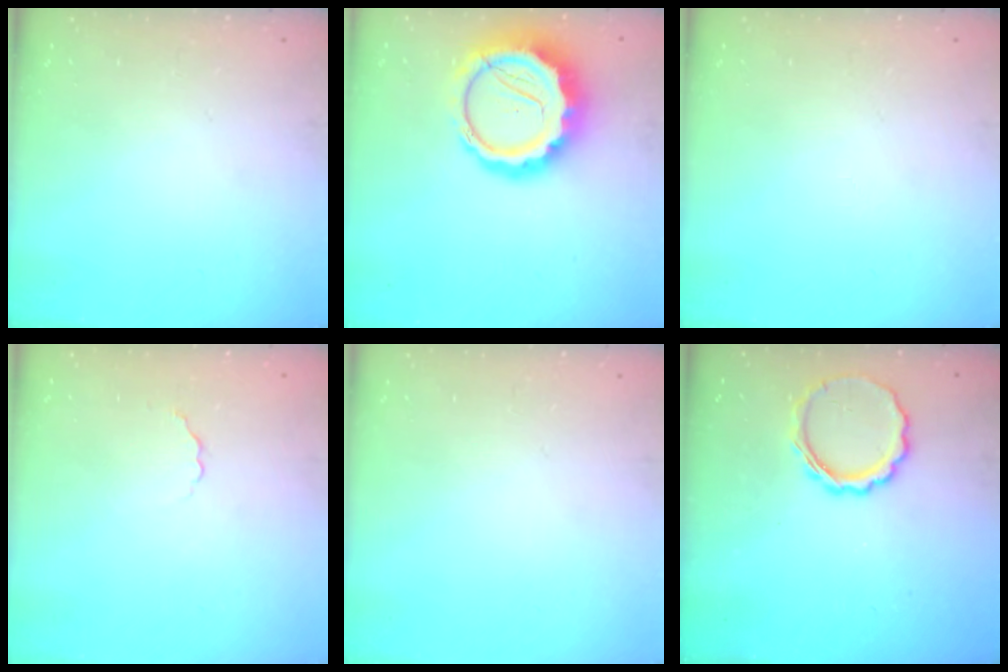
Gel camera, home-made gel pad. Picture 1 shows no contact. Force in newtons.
{"total": 17.2, "press": 16.8, "slide": 3.8}
{"total": 0.0}
{"total": 2.4, "press": 2.3, "slide": 0.7}
{"total": 0.0}
{"total": 8.9, "press": 8.8, "slide": 1.6}